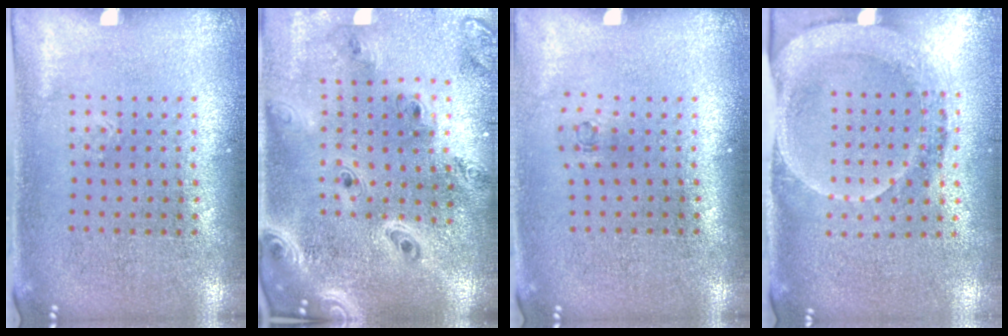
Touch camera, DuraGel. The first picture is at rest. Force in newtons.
{"total": 2.9, "press": 2.5, "slide": 1.6}
{"total": 0.7, "press": 0.3, "slide": 0.6}
{"total": 1.8, "press": 1.7, "slide": 0.7}